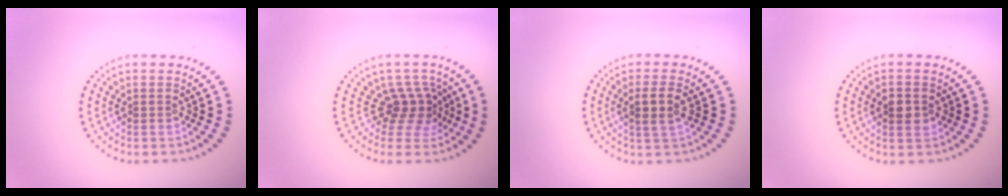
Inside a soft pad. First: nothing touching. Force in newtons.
{"total": 2.9, "press": 1.9, "slide": 2.1}
{"total": 2.1, "press": 2.0, "slide": 0.8}
{"total": 2.5, "press": 2.5, "slide": 0.1}